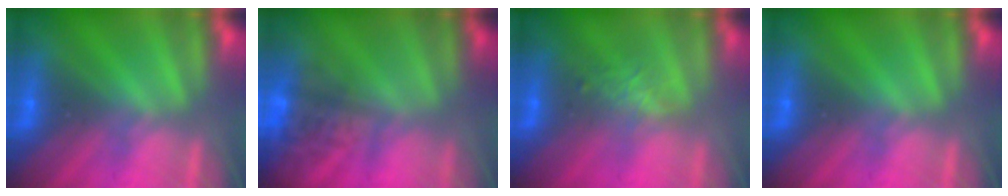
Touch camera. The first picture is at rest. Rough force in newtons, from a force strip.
{"total": 4.6}
{"total": 2.4}
{"total": 0.0}